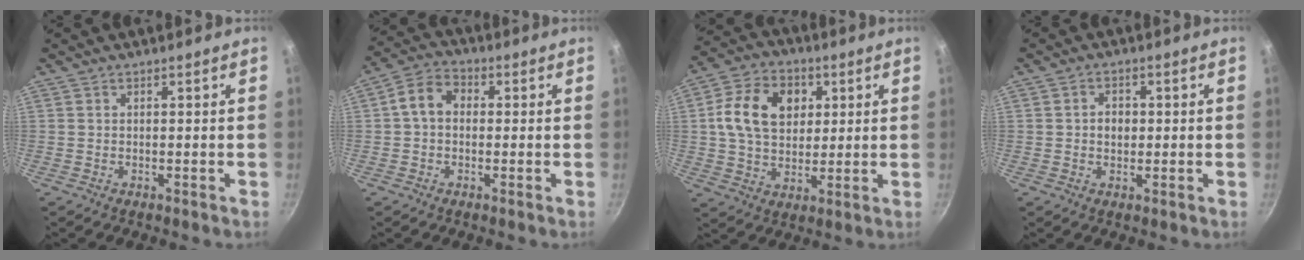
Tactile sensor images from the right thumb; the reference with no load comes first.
{"total": 6.4, "force": [0.3, 4.9, 4.0], "torque": [-0.057, 0.019, -0.010]}
{"total": 14.4, "force": [3.3, 10.7, 9.1], "torque": [-0.137, 0.004, 0.048]}
{"total": 3.1, "force": [0.1, 2.5, 1.8], "torque": [-0.014, 0.005, -0.001]}